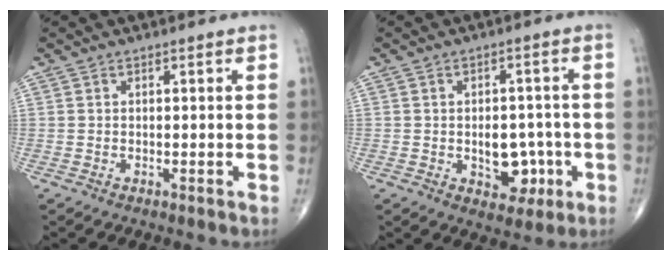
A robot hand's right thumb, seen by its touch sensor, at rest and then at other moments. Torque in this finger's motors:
{"motor_torque": [2.60, 2.40, 1.30, -0.90, 0.50]}